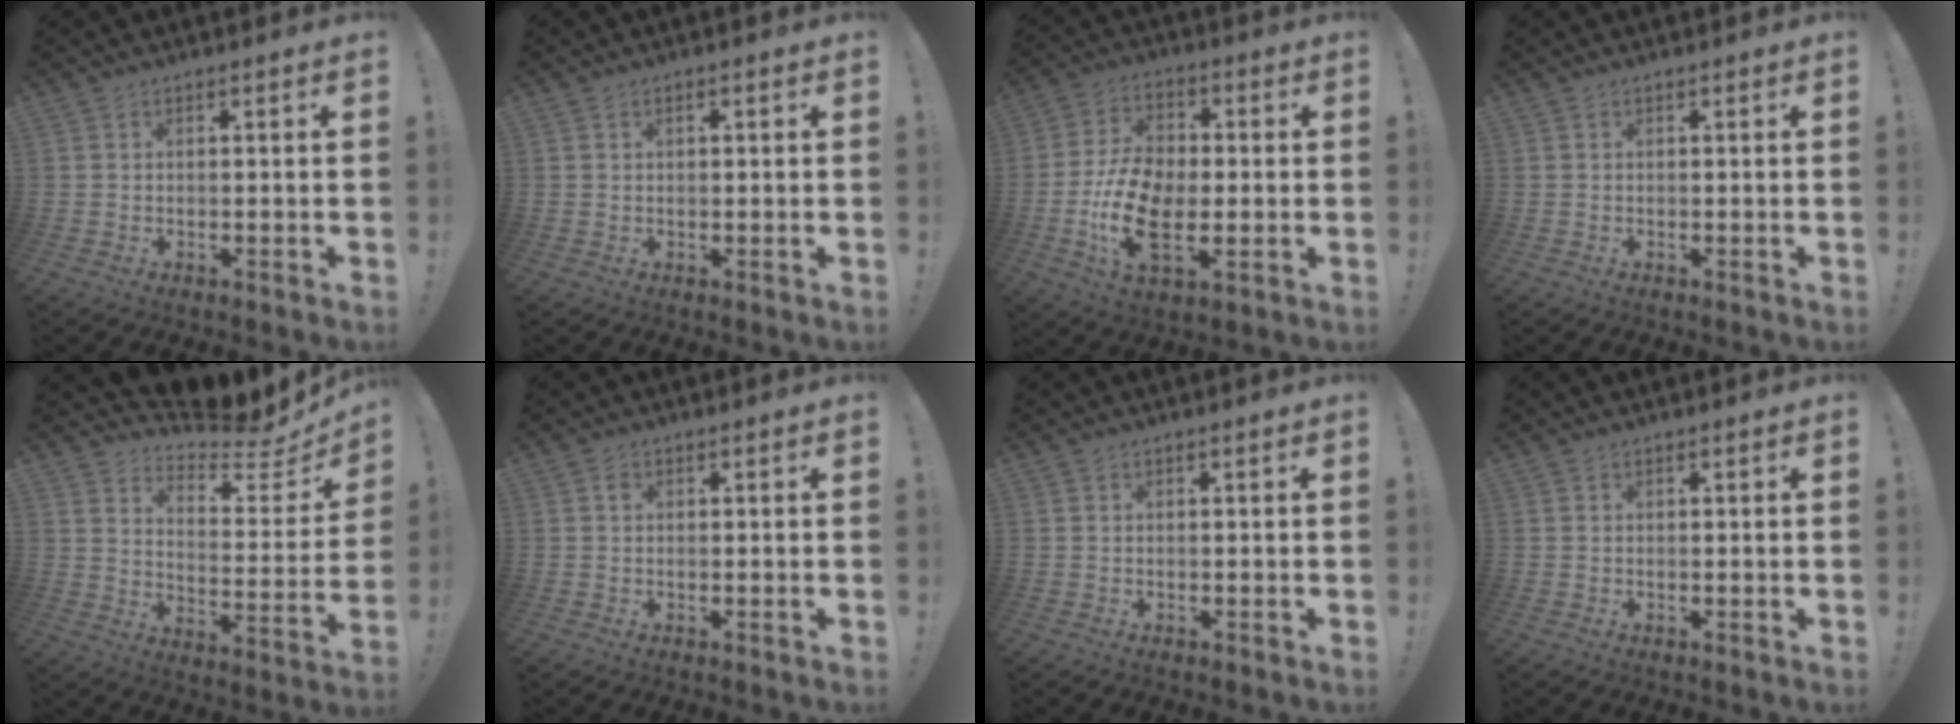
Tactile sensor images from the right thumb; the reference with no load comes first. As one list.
[{"total": 0.7, "force": [0.1, 0.5, 0.5], "torque": [-0.013, 0.005, 0.003]}, {"total": 16.1, "force": [-4.0, 9.4, 12.5], "torque": [-0.251, 0.012, -0.069]}, {"total": 0.0}, {"total": 8.2, "force": [7.7, 2.0, 2.0], "torque": [-0.023, -0.091, 0.130]}, {"total": 1.0, "force": [0.2, 0.9, 0.4], "torque": [0.005, -0.002, -0.001]}, {"total": 0.0}, {"total": 0.0}]